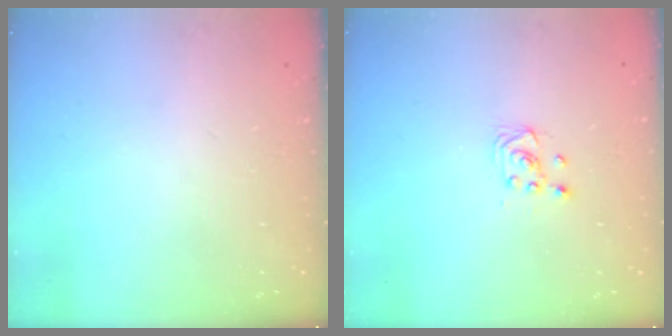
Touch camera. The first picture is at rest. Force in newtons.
{"total": 2.6, "press": 2.4, "slide": 1.0}